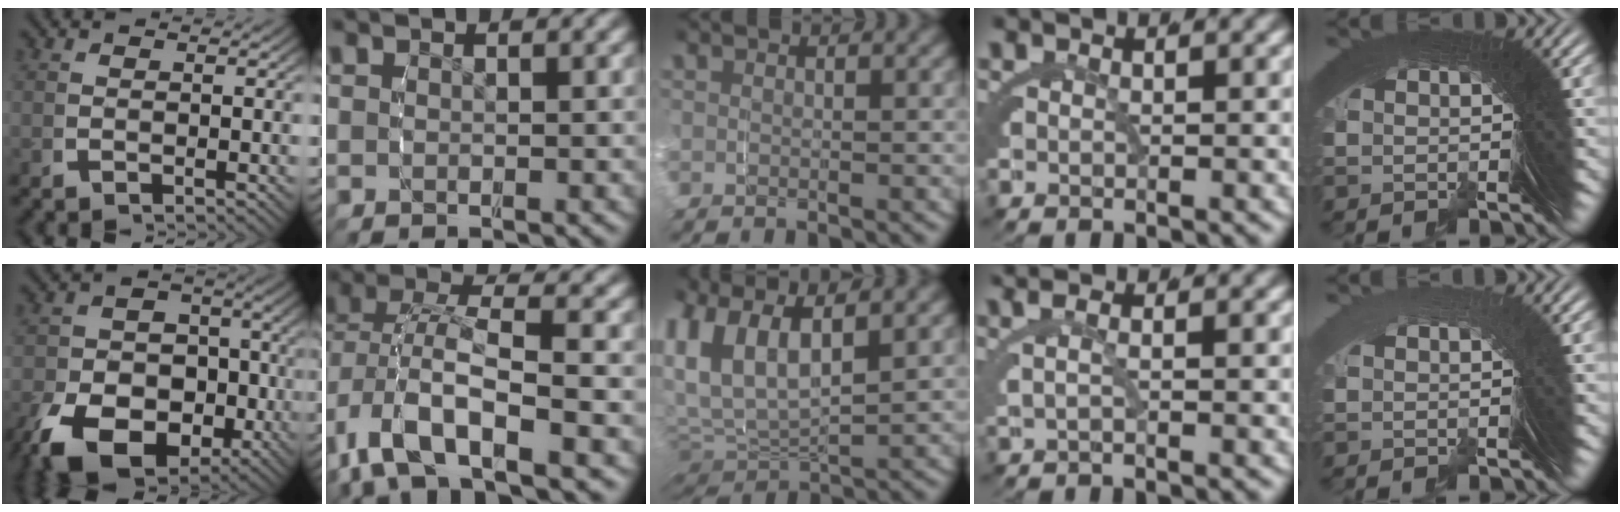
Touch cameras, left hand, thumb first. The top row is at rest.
{"thumb": {"total": 13.1, "force": [-3.8, 9.8, 7.8], "torque": [-0.158, -0.054, -0.047]}, "index": {"total": 6.5, "force": [-1.6, 3.7, 5.1], "torque": [-0.119, -0.008, -0.025]}, "middle": {"total": 11.7, "force": [2.4, 8.8, 7.3], "torque": [-0.203, -0.004, 0.037]}, "ring": {"total": 1.7, "force": [0.2, 0.2, 1.6], "torque": [-0.030, 0.011, 0.001]}, "little": {"total": 1.7, "force": [-0.7, -1.0, -1.2], "torque": [0.026, 0.006, -0.009]}}